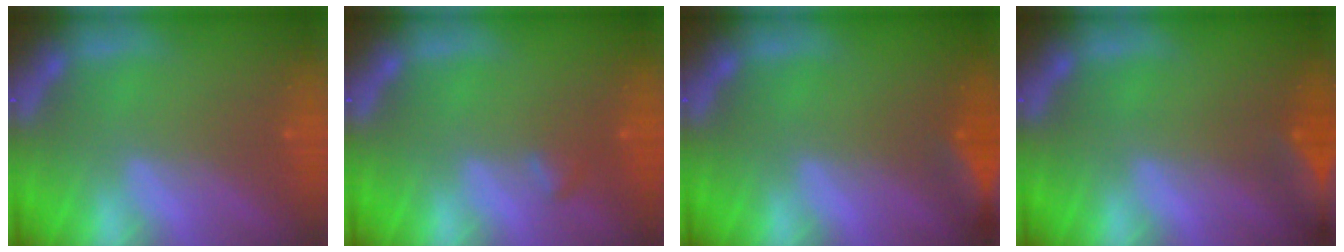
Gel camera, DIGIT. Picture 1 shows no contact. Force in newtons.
{"total": 0.9}
{"total": 5.0}
{"total": 7.0}